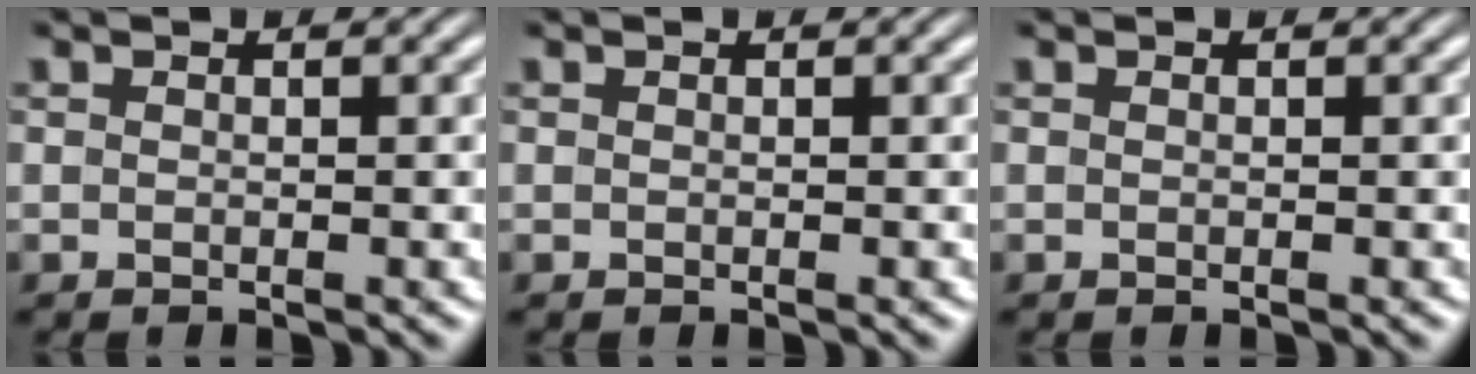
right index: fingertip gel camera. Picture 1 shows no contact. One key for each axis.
{"total": 0.0}
{"total": 0.0}